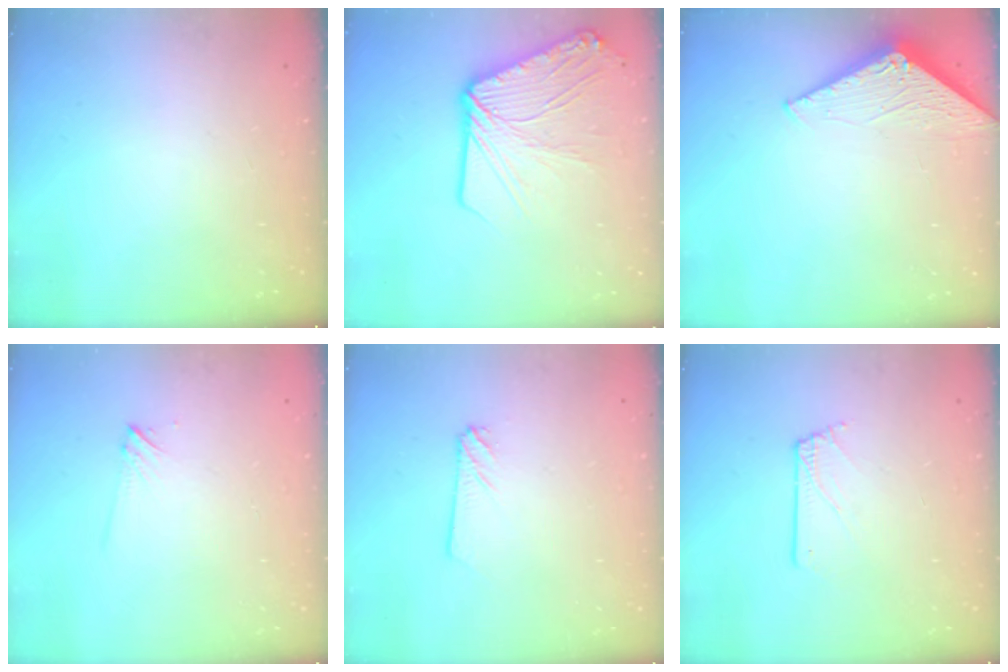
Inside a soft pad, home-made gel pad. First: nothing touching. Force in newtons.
{"total": 15.6, "press": 15.5, "slide": 2.0}
{"total": 2.9, "press": 2.9, "slide": 0.3}
{"total": 3.6, "press": 3.6, "slide": 0.4}
{"total": 2.9, "press": 2.9, "slide": 0.3}
{"total": 1.1, "press": 1.1, "slide": 0.2}